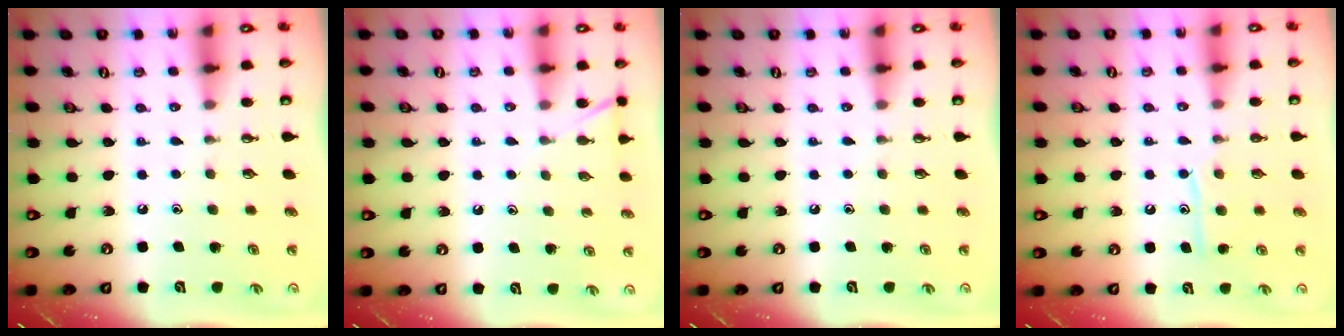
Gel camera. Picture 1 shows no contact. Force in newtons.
{"total": 3.9, "press": 3.9, "slide": 0.5}
{"total": 0.0}
{"total": 8.5, "press": 8.5, "slide": 0.6}